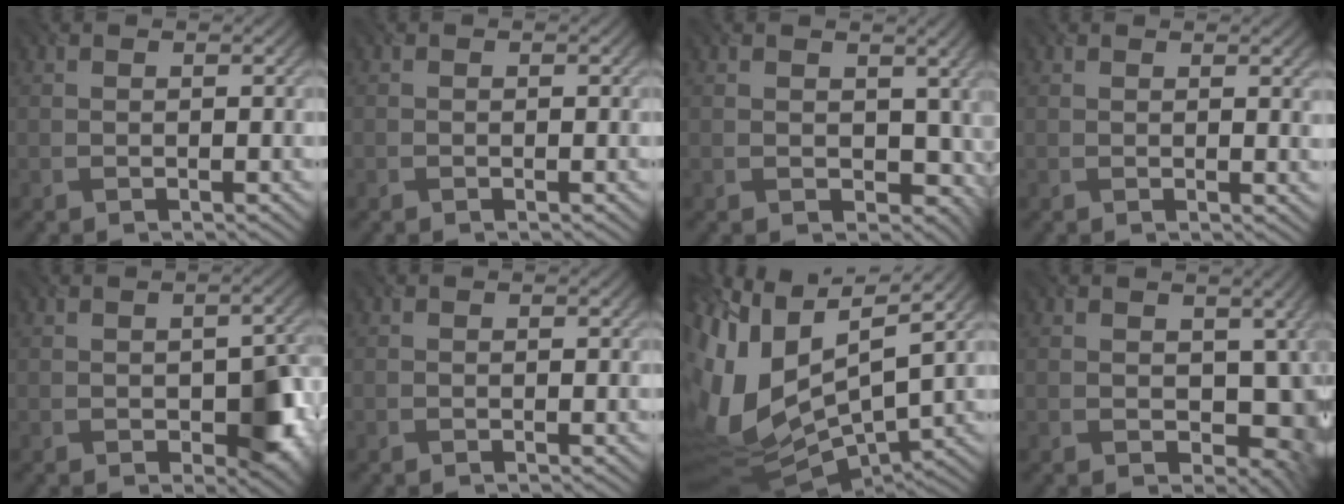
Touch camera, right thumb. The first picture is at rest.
{"total": 0.0}
{"total": 6.4, "force": [0.4, 4.6, 4.4], "torque": [-0.076, -0.019, 0.012]}
{"total": 1.9, "force": [1.1, 0.3, 1.5], "torque": [-0.024, -0.001, 0.020]}
{"total": 6.0, "force": [-1.1, 3.5, 4.8], "torque": [-0.068, -0.012, -0.010]}
{"total": 0.0}
{"total": 16.0, "force": [2.3, 7.2, 14.1], "torque": [-0.323, -0.010, 0.062]}
{"total": 9.5, "force": [0.4, 6.4, 7.0], "torque": [-0.111, -0.031, 0.018]}